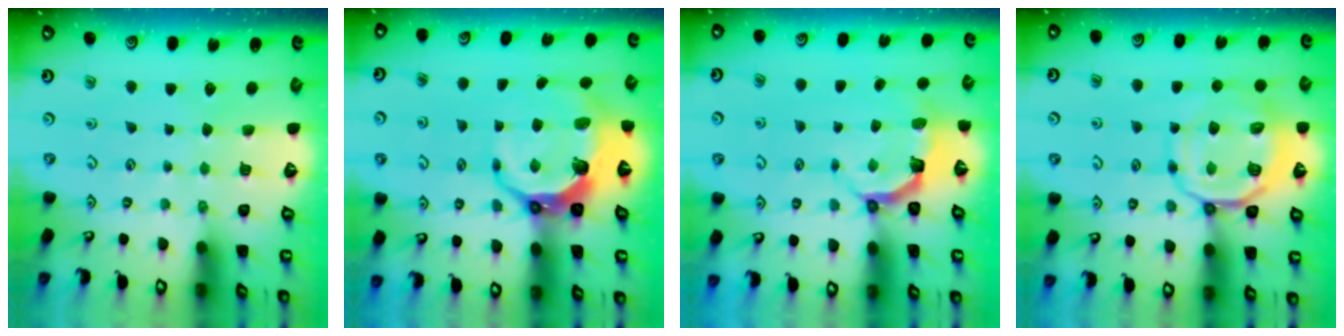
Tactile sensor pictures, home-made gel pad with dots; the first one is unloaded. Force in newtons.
{"total": 10.8, "press": 9.5, "slide": 5.2}
{"total": 4.3, "press": 2.8, "slide": 3.3}
{"total": 11.2, "press": 11.1, "slide": 2.0}